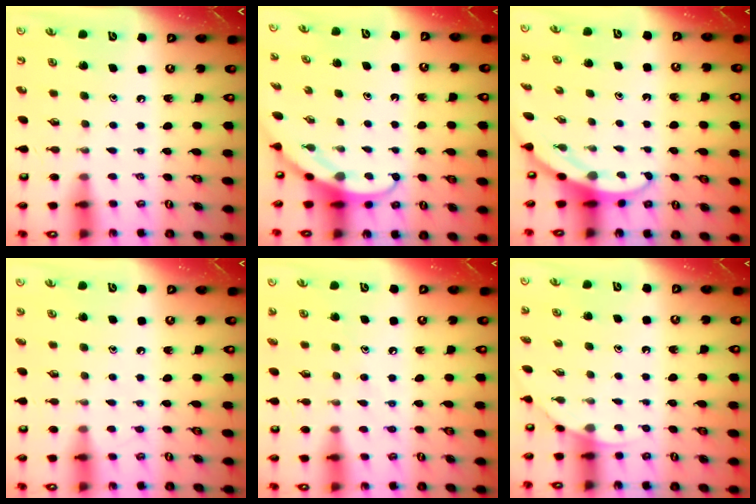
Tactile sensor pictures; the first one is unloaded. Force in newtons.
{"total": 3.7, "press": 3.7, "slide": 0.3}
{"total": 3.0, "press": 3.0, "slide": 0.2}
{"total": 5.4, "press": 5.4, "slide": 0.7}
{"total": 7.0, "press": 7.0, "slide": 0.5}
{"total": 3.1, "press": 3.1, "slide": 0.2}